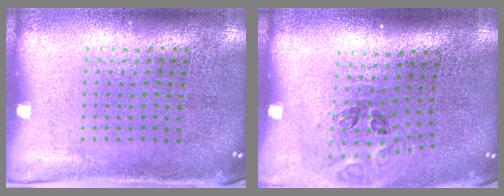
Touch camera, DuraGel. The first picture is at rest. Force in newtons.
{"total": 1.2, "press": 1.1, "slide": 0.5}